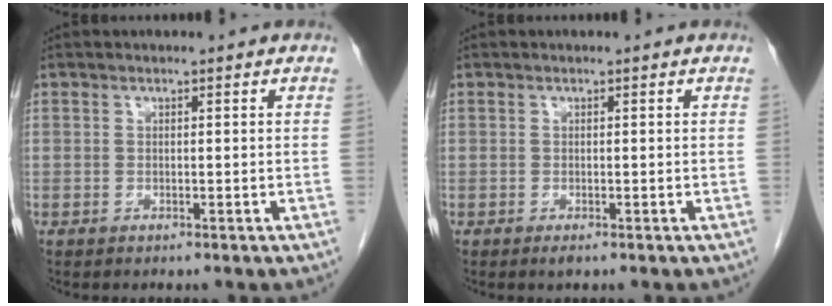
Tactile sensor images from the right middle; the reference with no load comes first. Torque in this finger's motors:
{"motor_torque": [0.16, -0.29, -0.01, 0.00]}